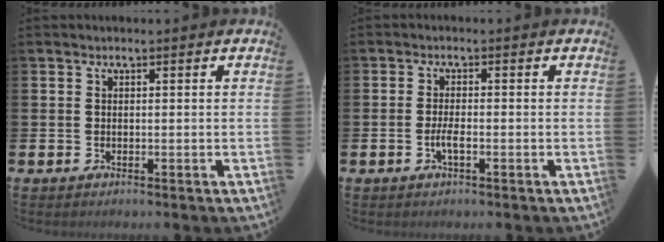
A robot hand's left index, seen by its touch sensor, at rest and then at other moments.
{"total": 2.1, "force": [-0.8, 0.5, 1.8], "torque": [-0.040, 0.004, -0.013]}